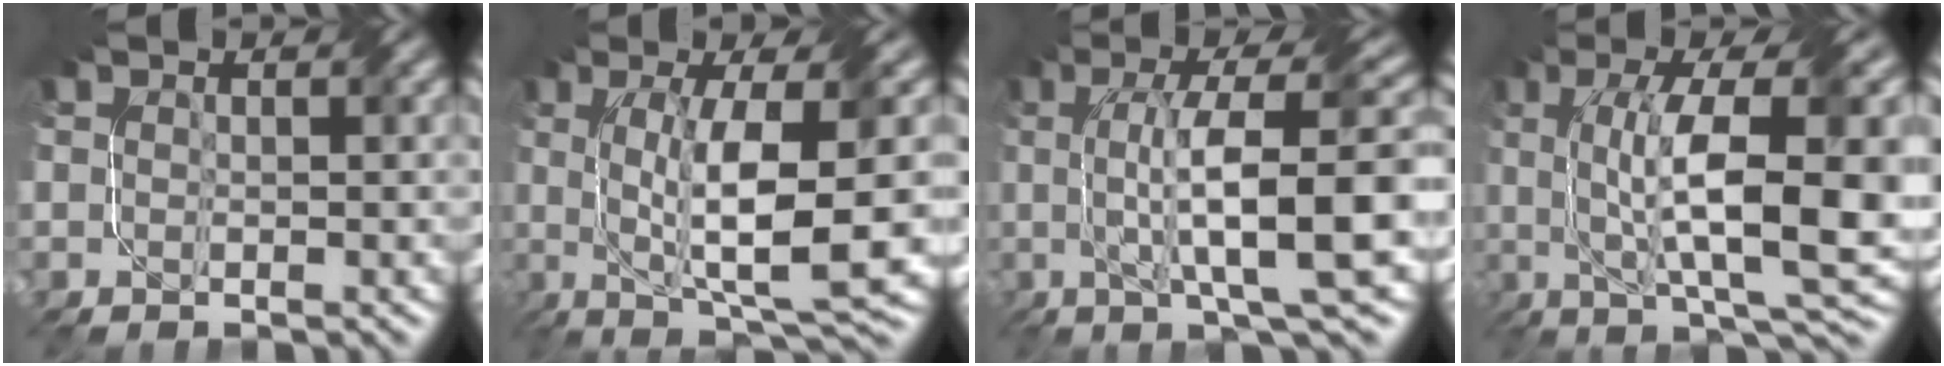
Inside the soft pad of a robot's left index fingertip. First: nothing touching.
{"total": 10.1, "force": [0.0, 2.1, 9.9], "torque": [-0.156, -0.004, 0.008]}
{"total": 11.3, "force": [0.4, 2.4, 11.0], "torque": [-0.159, 0.013, 0.009]}
{"total": 13.1, "force": [1.0, 3.5, 12.6], "torque": [-0.199, 0.003, 0.021]}